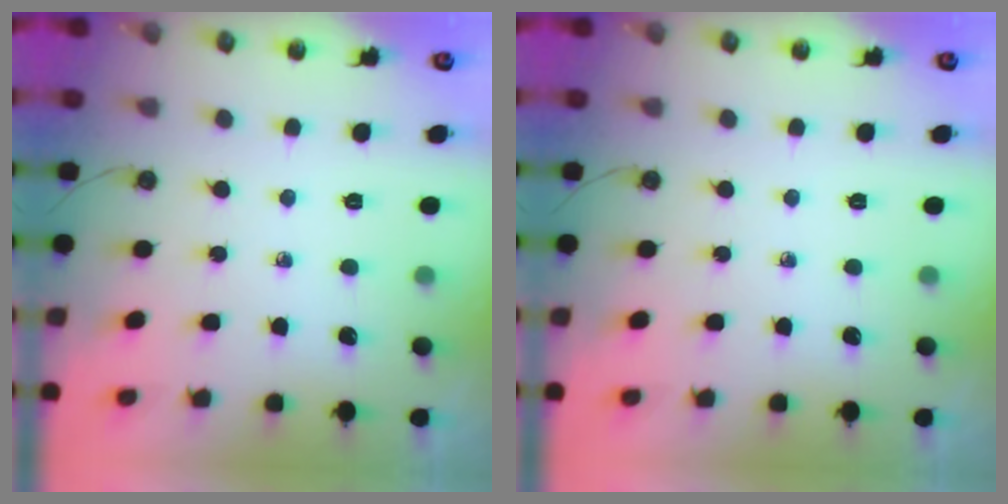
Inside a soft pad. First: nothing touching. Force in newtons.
{"total": 0.0}